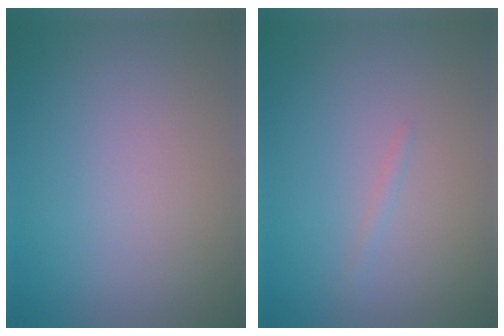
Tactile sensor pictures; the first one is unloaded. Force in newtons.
{"total": 0.6, "press": 0.6, "slide": 0.1}